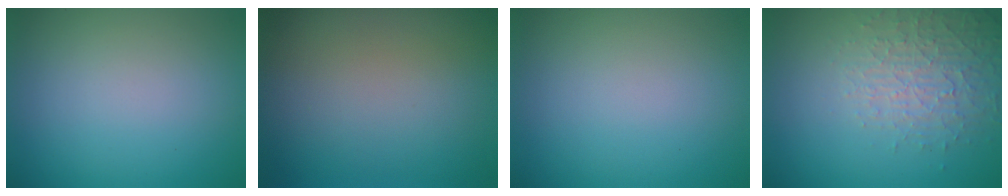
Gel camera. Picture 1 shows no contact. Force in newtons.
{"total": 0.0}
{"total": 0.0}
{"total": 4.1, "press": 4.0, "slide": 0.9}